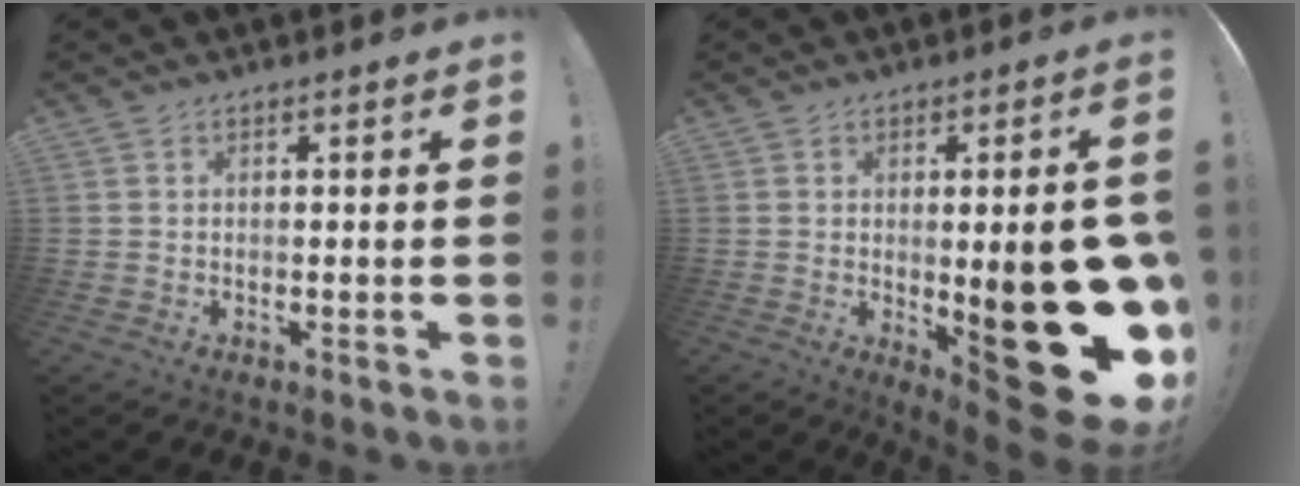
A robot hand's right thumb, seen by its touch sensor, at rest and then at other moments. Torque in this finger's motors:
{"motor_torque": [0.68, 1.66, 2.58, -0.18, 0.19]}